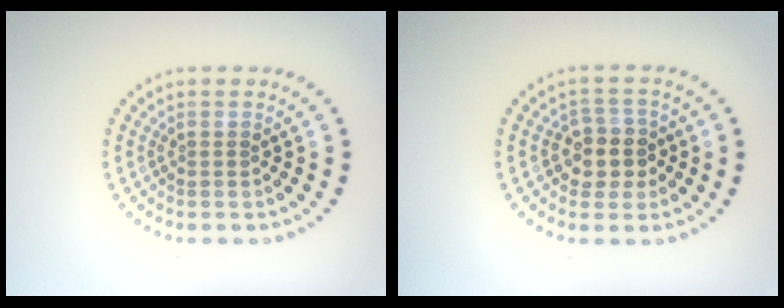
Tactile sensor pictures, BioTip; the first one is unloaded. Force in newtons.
{"total": 3.0, "press": 2.8, "slide": 1.2}